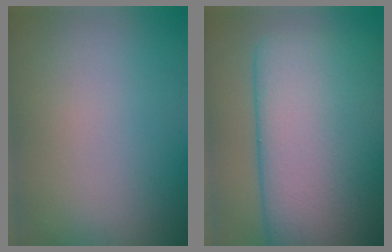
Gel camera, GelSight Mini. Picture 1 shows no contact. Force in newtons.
{"total": 16.4, "press": 16.4, "slide": 0.6}